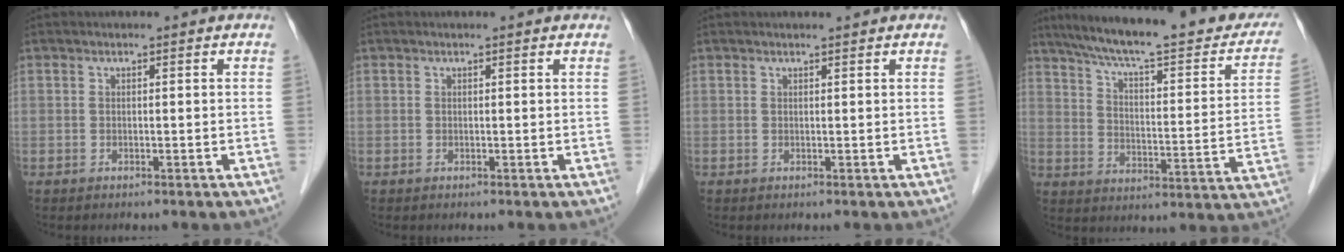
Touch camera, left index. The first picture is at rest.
{"total": 0.6, "force": [0.5, 0.0, 0.2], "torque": [-0.010, 0.005, 0.003]}
{"total": 1.1, "force": [1.0, -0.1, 0.4], "torque": [-0.007, 0.003, 0.016]}
{"total": 26.3, "force": [21.7, 4.4, 14.2], "torque": [-0.209, -0.017, 0.282]}